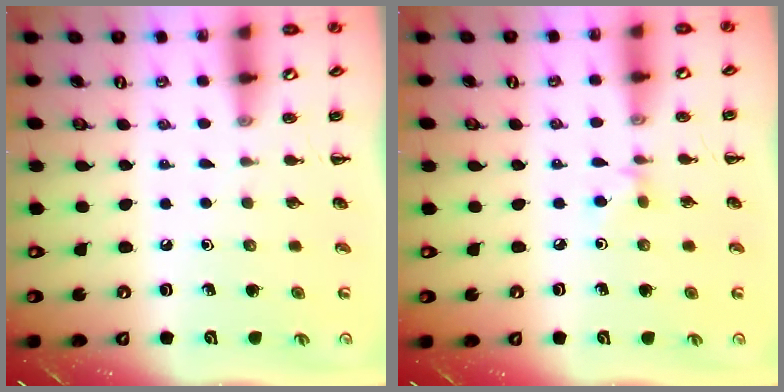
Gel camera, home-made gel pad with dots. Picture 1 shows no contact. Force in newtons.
{"total": 3.1, "press": 2.8, "slide": 1.2}